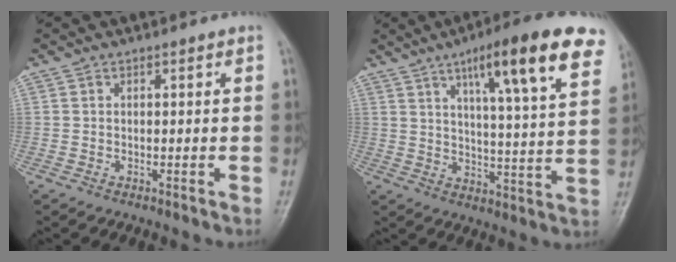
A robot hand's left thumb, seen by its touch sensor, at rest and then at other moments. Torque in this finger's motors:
{"motor_torque": [0.55, 0.49, 1.64, -1.13, 0.19]}